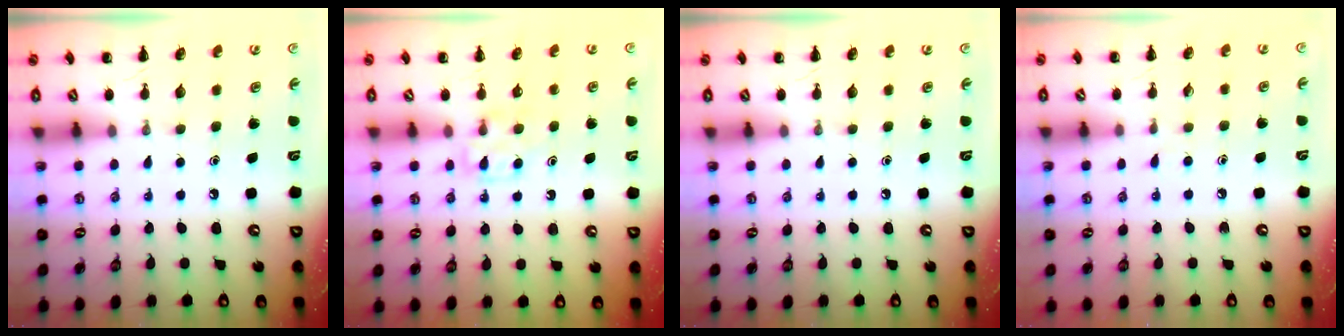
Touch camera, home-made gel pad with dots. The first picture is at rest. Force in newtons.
{"total": 6.3, "press": 6.1, "slide": 1.6}
{"total": 0.0}
{"total": 3.9, "press": 3.6, "slide": 1.5}